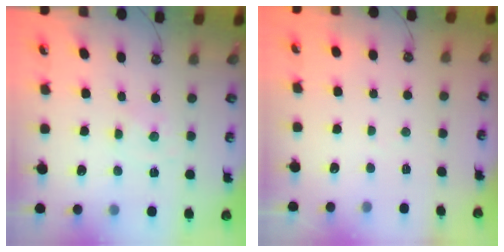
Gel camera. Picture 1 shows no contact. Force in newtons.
{"total": 2.6, "press": 2.6, "slide": 0.4}